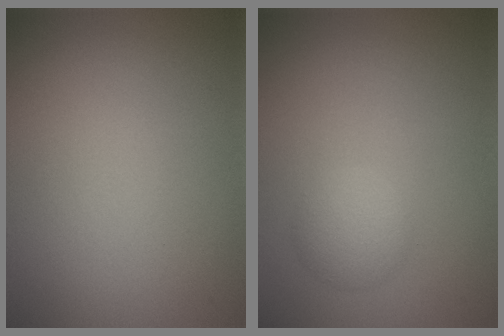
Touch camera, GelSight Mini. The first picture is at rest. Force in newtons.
{"total": 2.2, "press": 2.2, "slide": 0.1}